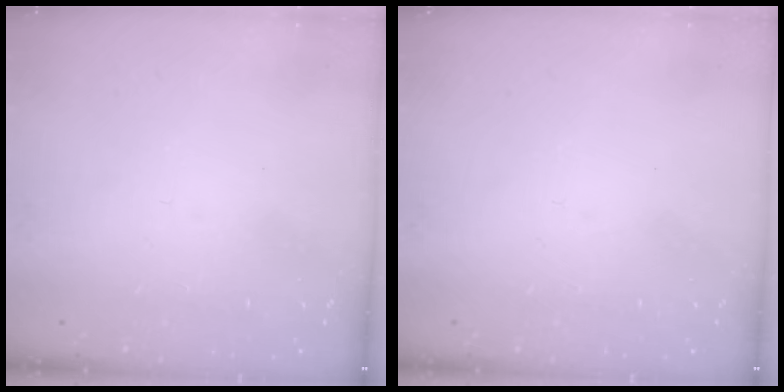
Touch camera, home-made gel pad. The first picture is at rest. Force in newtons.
{"total": 0.0}